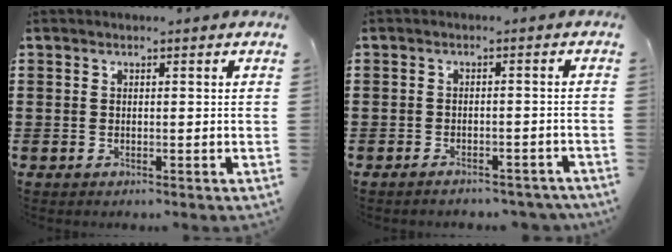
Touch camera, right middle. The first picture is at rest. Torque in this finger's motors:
{"motor_torque": [0.05, 0.00, 0.10, -0.01]}